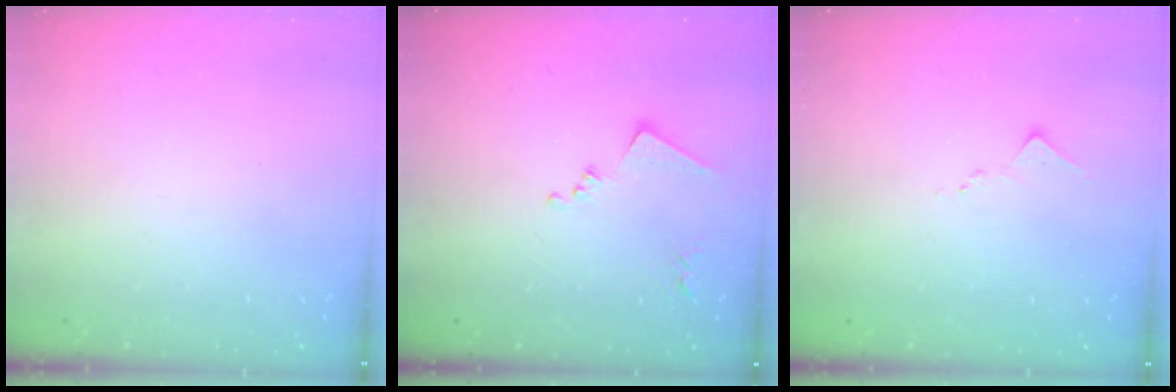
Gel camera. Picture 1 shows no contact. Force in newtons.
{"total": 9.9, "press": 9.9, "slide": 0.8}
{"total": 7.1, "press": 7.0, "slide": 0.8}